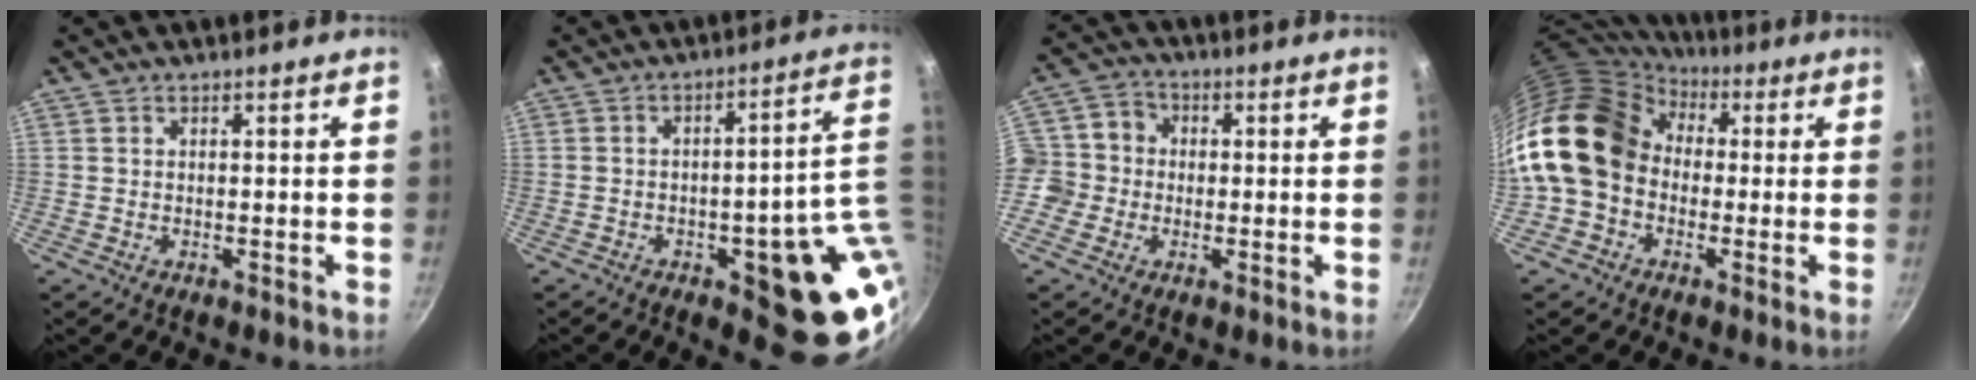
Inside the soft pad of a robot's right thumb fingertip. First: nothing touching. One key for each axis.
{"total": 18.0, "fx": -2.1, "fy": 6.9, "fz": 16.5, "tx": -0.149, "ty": 0.009, "tz": -0.017}
{"total": 7.9, "fx": -0.9, "fy": 7.3, "fz": 2.9, "tx": -0.018, "ty": 0.021, "tz": -0.038}
{"total": 17.0, "fx": 0.8, "fy": 13.8, "fz": 10.0, "tx": -0.170, "ty": 0.039, "tz": -0.003}